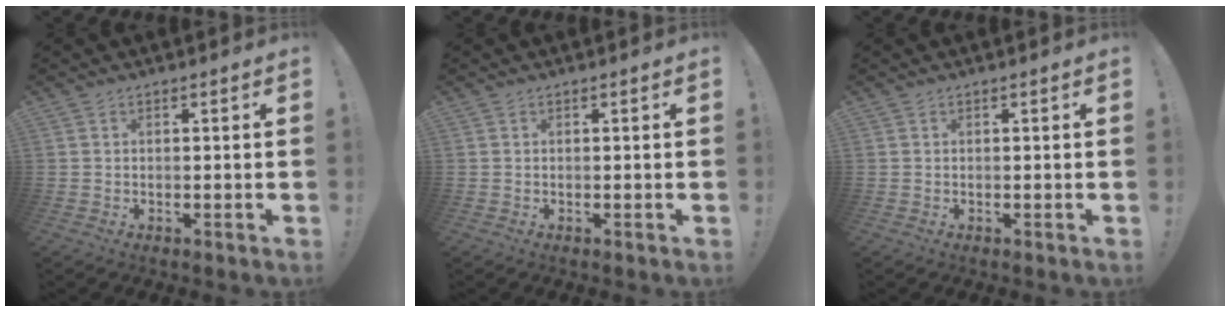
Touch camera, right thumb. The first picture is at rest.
{"total": 0.0}
{"total": 0.0}